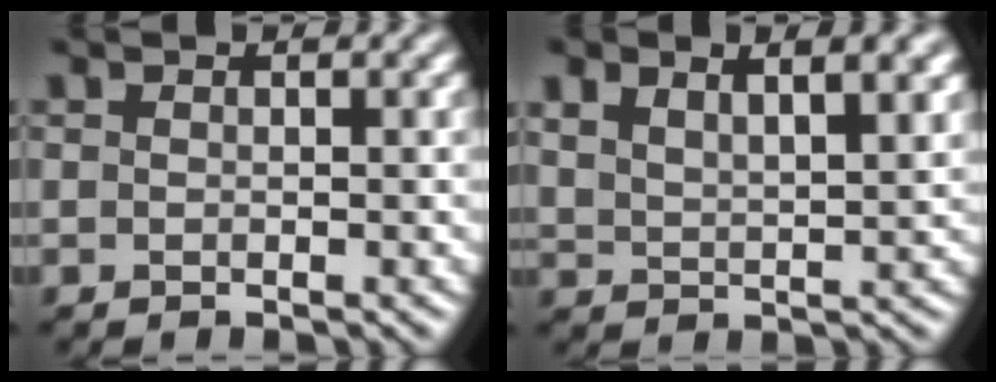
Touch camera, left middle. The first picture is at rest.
{"total": 5.2, "force": [3.8, 1.6, 3.2], "torque": [-0.046, 0.022, 0.057]}